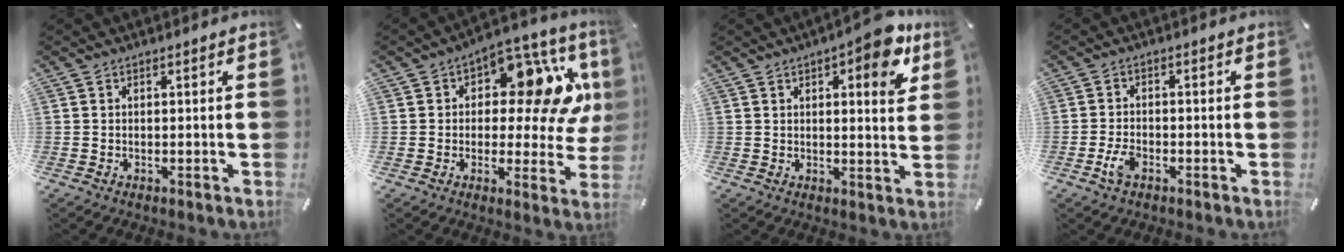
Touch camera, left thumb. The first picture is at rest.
{"total": 17.6, "force": [5.2, 9.9, 13.6], "torque": [-0.180, -0.027, 0.087]}
{"total": 10.1, "force": [5.5, 3.8, 7.5], "torque": [-0.080, -0.032, 0.085]}
{"total": 4.0, "force": [-1.9, 2.2, 2.7], "torque": [-0.063, 0.002, -0.038]}